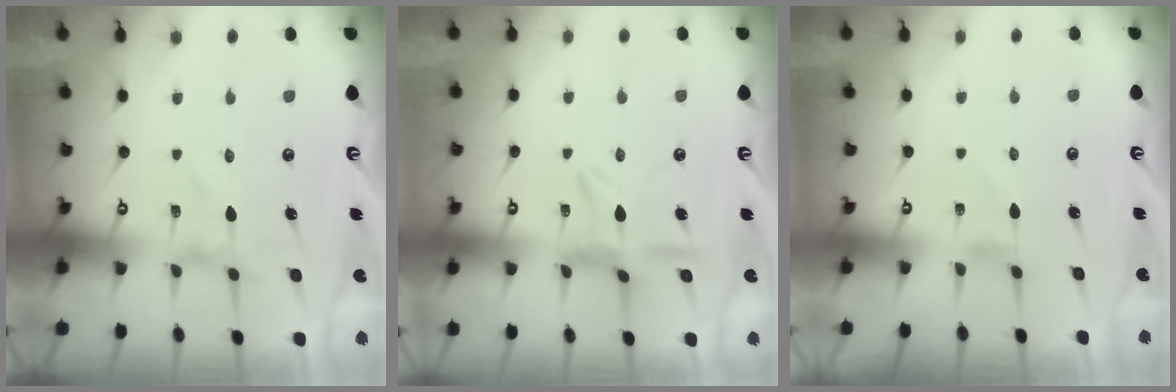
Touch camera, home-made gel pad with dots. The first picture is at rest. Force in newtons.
{"total": 7.6, "press": 7.6, "slide": 0.6}
{"total": 0.0}